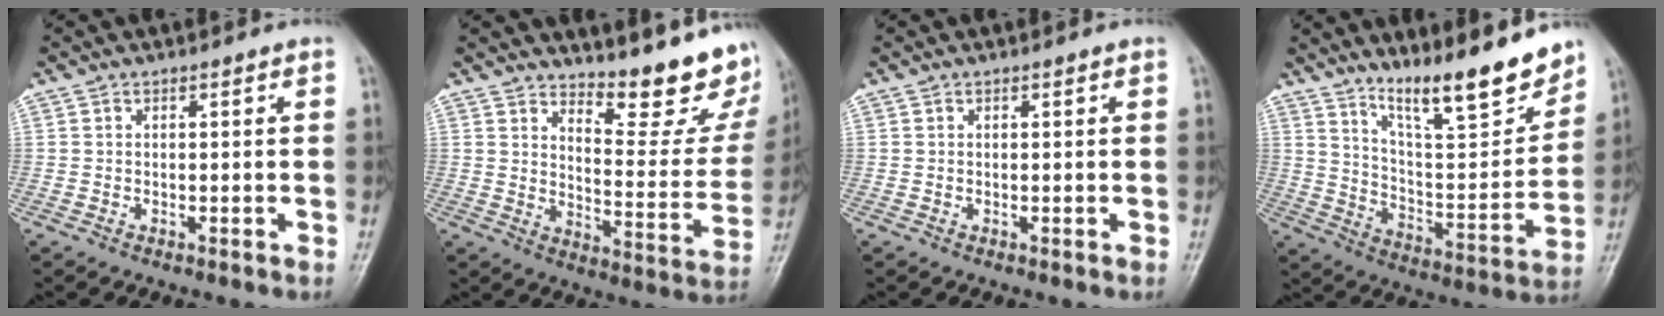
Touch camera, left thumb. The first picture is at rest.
{"total": 15.4, "force": [12.9, 3.9, 7.5], "torque": [-0.065, -0.126, 0.170]}
{"total": 0.0}
{"total": 16.9, "force": [13.3, 2.9, 10.1], "torque": [-0.127, -0.087, 0.228]}